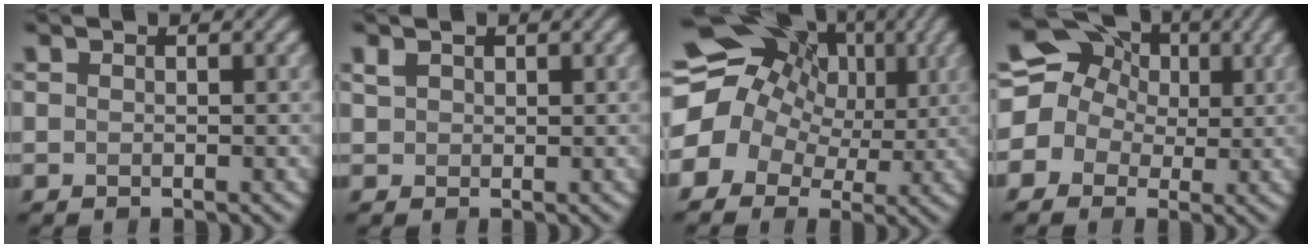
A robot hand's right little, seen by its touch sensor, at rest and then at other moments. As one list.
[{"total": 1.2, "force": [0.7, 0.9, 0.4], "torque": [-0.011, 0.003, 0.015]}, {"total": 16.2, "force": [3.8, 13.3, 8.4], "torque": [-0.163, 0.031, 0.032]}, {"total": 14.2, "force": [3.3, 12.8, 5.2], "torque": [-0.118, 0.050, 0.021]}]